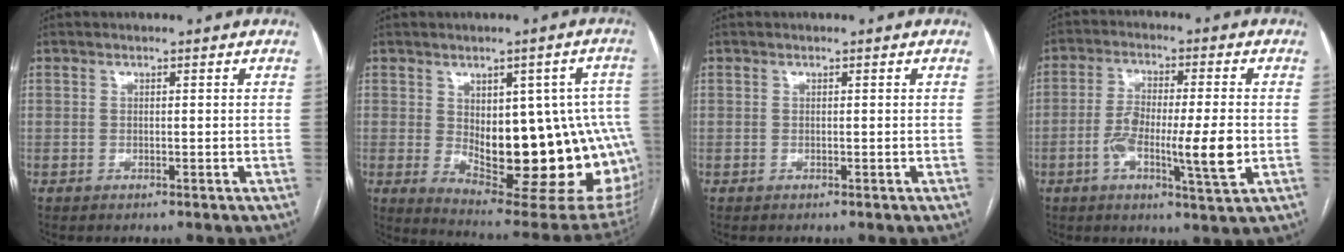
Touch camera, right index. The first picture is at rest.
{"total": 22.6, "force": [-1.3, 8.6, 20.9], "torque": [-0.205, 0.010, 0.014]}
{"total": 0.0}
{"total": 10.4, "force": [-2.3, 1.3, 10.0], "torque": [-0.176, -0.002, -0.038]}